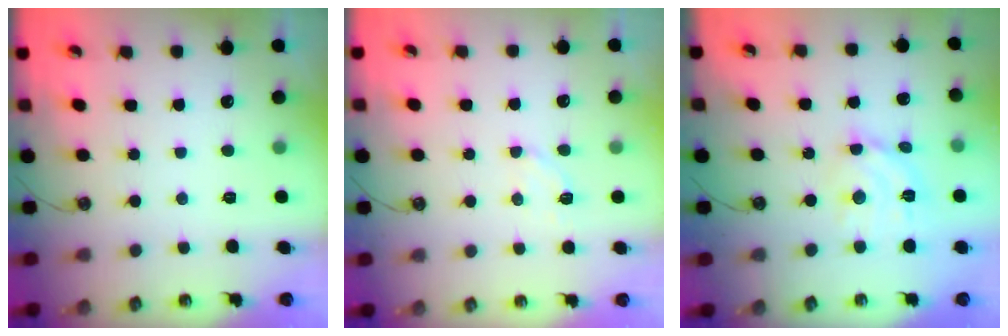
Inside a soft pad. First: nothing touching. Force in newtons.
{"total": 3.0, "press": 2.9, "slide": 0.7}
{"total": 11.0, "press": 10.9, "slide": 0.8}